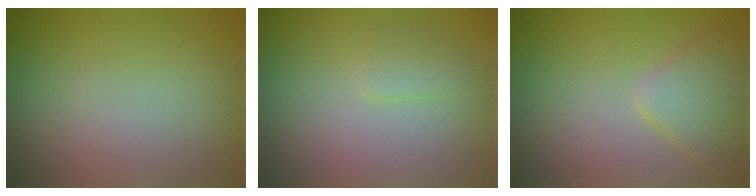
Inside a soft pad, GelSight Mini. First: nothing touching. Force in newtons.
{"total": 1.3, "press": 1.3, "slide": 0.1}
{"total": 3.5, "press": 3.5, "slide": 0.2}